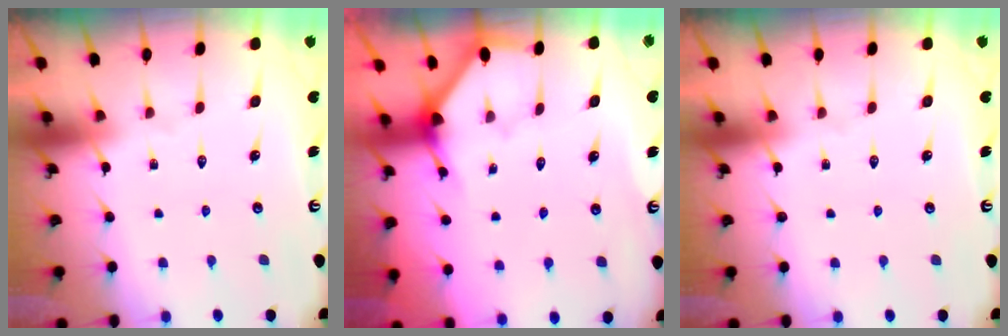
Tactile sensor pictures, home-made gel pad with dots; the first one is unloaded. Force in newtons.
{"total": 2.9, "press": 2.8, "slide": 0.4}
{"total": 0.0}